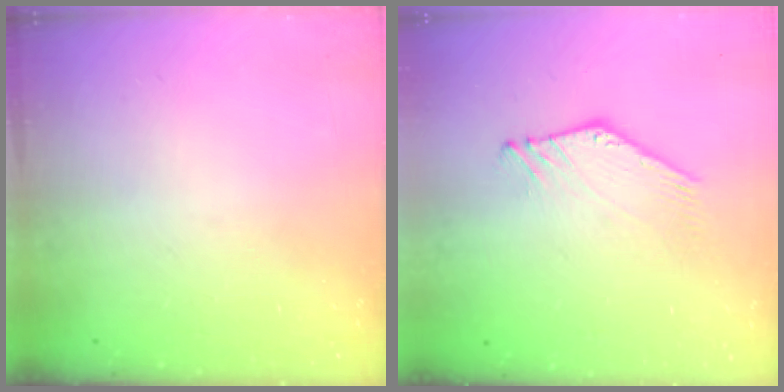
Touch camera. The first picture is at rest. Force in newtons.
{"total": 2.2, "press": 2.2, "slide": 0.1}